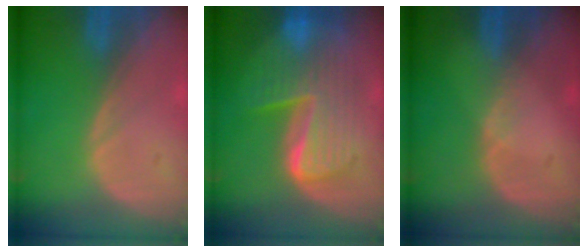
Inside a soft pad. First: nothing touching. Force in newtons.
{"total": 10.4, "press": 10.4, "slide": 0.9}
{"total": 1.1, "press": 0.8, "slide": 0.8}